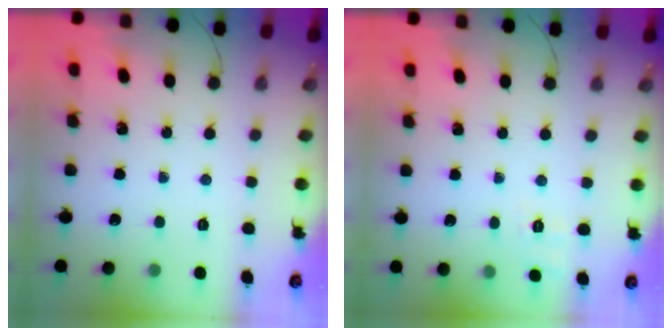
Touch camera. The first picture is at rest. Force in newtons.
{"total": 1.9, "press": 0.6, "slide": 1.9}